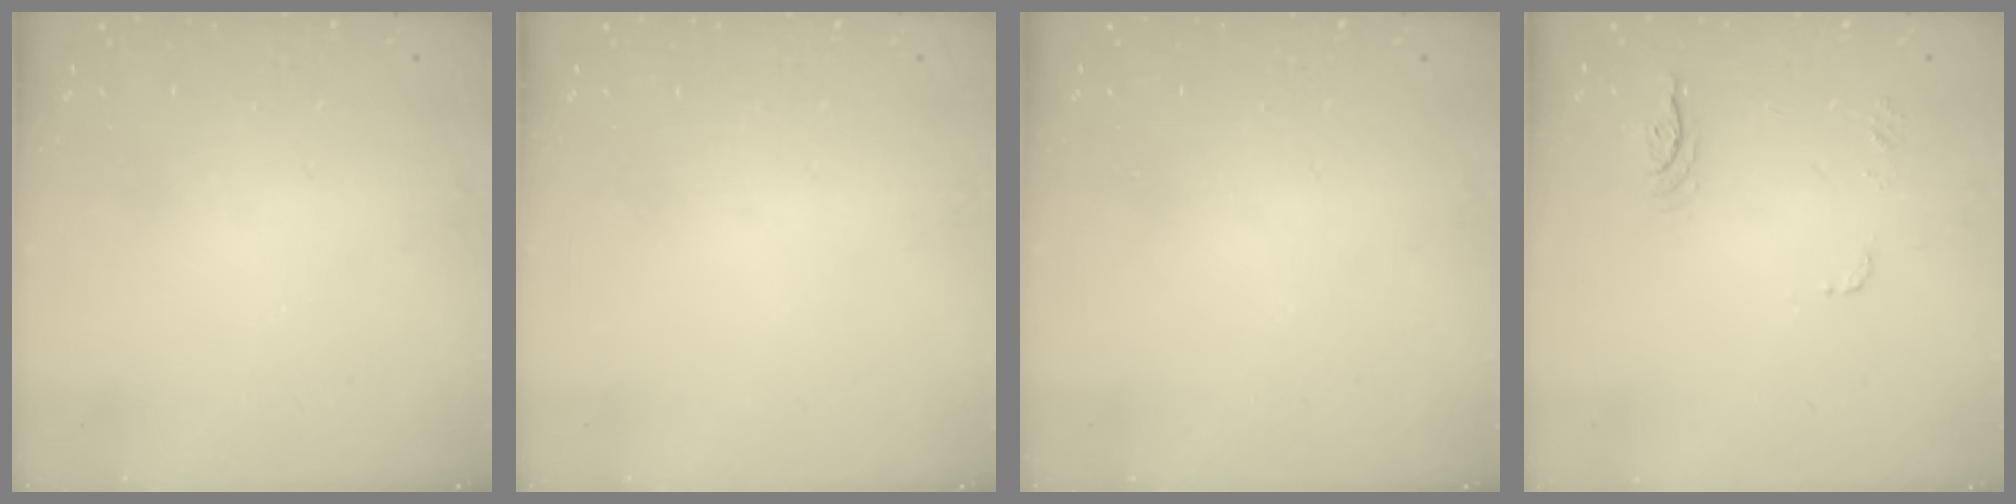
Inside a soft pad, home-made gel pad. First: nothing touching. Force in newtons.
{"total": 0.0}
{"total": 0.0}
{"total": 6.0, "press": 6.0, "slide": 0.4}